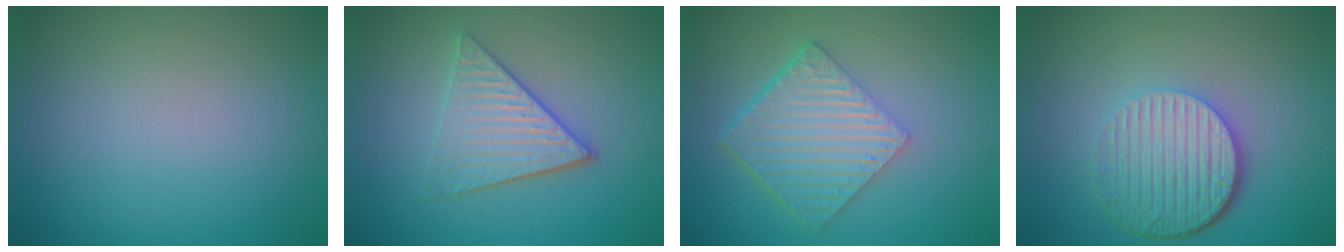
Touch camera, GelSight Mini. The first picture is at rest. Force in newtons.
{"total": 3.9, "press": 3.3, "slide": 1.9}
{"total": 6.0, "press": 4.1, "slide": 4.4}
{"total": 5.8, "press": 4.1, "slide": 4.1}